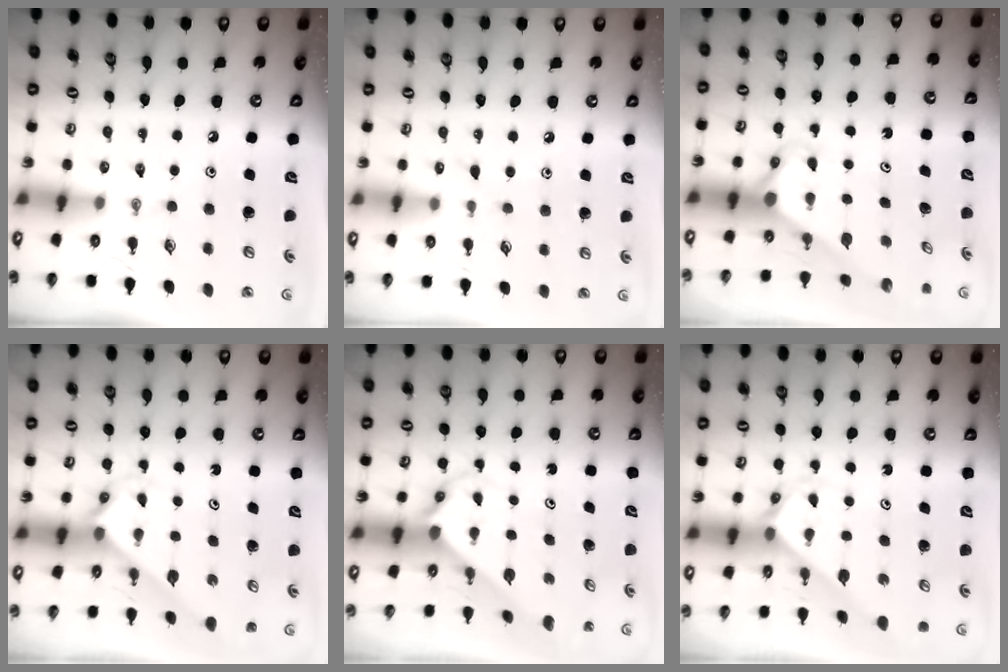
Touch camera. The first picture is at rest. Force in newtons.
{"total": 4.7, "press": 4.6, "slide": 0.6}
{"total": 2.7, "press": 2.7, "slide": 0.0}
{"total": 2.3, "press": 2.3, "slide": 0.3}
{"total": 2.9, "press": 2.9, "slide": 0.3}
{"total": 2.0, "press": 2.0, "slide": 0.1}